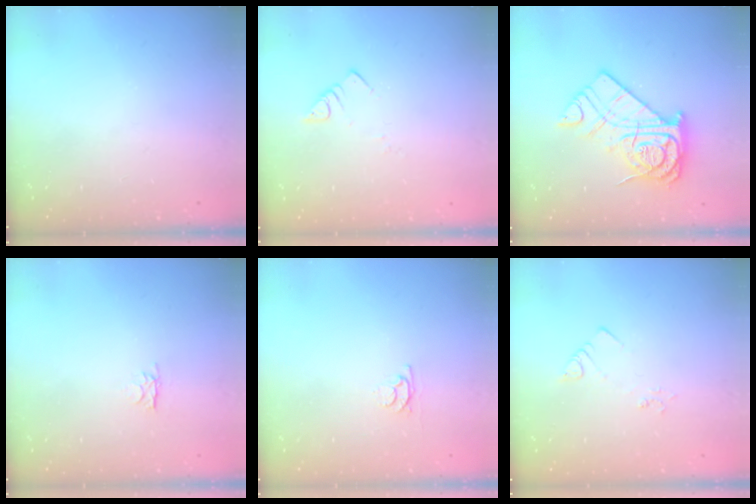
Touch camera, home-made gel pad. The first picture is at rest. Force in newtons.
{"total": 3.4, "press": 3.4, "slide": 0.3}
{"total": 16.8, "press": 16.7, "slide": 1.7}
{"total": 2.8, "press": 2.7, "slide": 0.4}
{"total": 3.1, "press": 3.0, "slide": 0.4}
{"total": 2.4, "press": 2.4, "slide": 0.4}